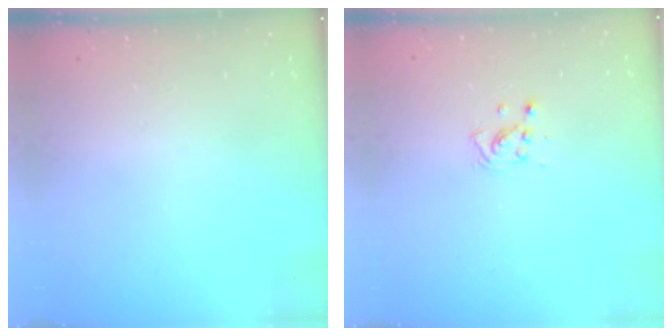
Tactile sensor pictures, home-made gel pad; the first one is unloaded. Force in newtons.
{"total": 5.0, "press": 4.7, "slide": 1.7}